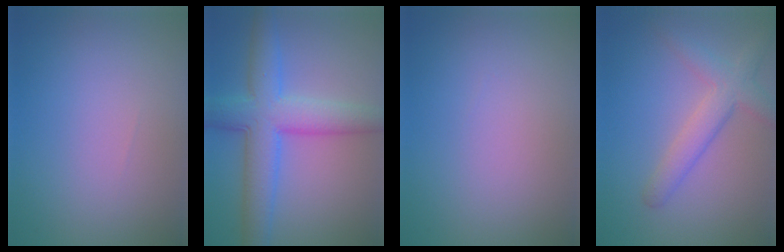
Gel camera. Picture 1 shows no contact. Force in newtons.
{"total": 7.3, "press": 7.3, "slide": 0.1}
{"total": 0.0}
{"total": 3.8, "press": 3.8, "slide": 0.2}